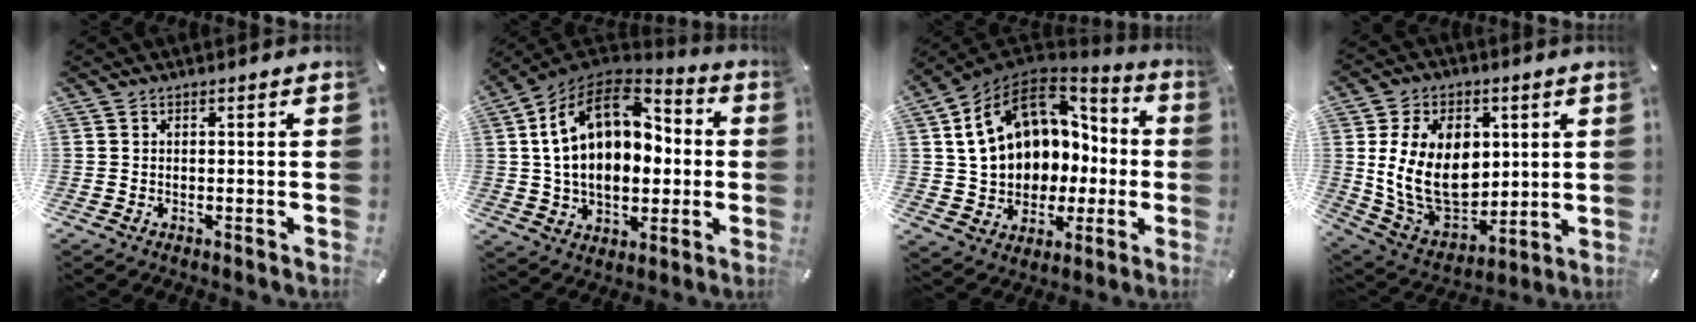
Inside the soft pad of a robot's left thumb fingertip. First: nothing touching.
{"total": 20.0, "force": [3.2, 14.0, 13.9], "torque": [-0.238, -0.009, 0.053]}
{"total": 16.1, "force": [4.3, 12.6, 9.0], "torque": [-0.187, -0.023, 0.079]}
{"total": 18.9, "force": [2.6, 13.9, 12.6], "torque": [-0.259, -0.013, 0.053]}